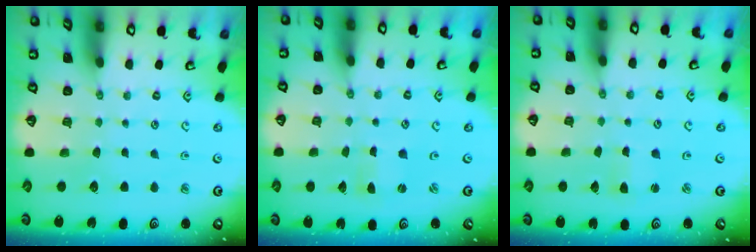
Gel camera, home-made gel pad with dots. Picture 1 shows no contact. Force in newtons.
{"total": 0.0}
{"total": 2.9, "press": 2.9, "slide": 0.3}